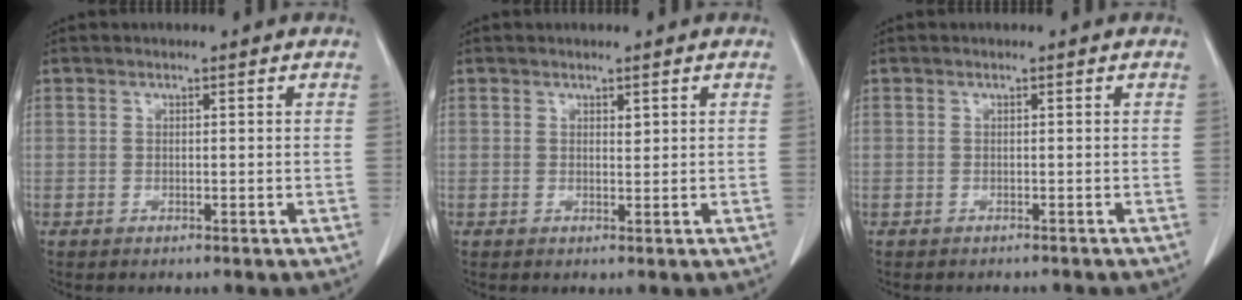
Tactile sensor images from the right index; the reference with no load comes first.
{"total": 0.7, "force": [0.4, 0.3, 0.4], "torque": [-0.007, -0.004, 0.007]}
{"total": 2.7, "force": [-2.4, 1.1, 0.6], "torque": [-0.007, -0.002, -0.029]}